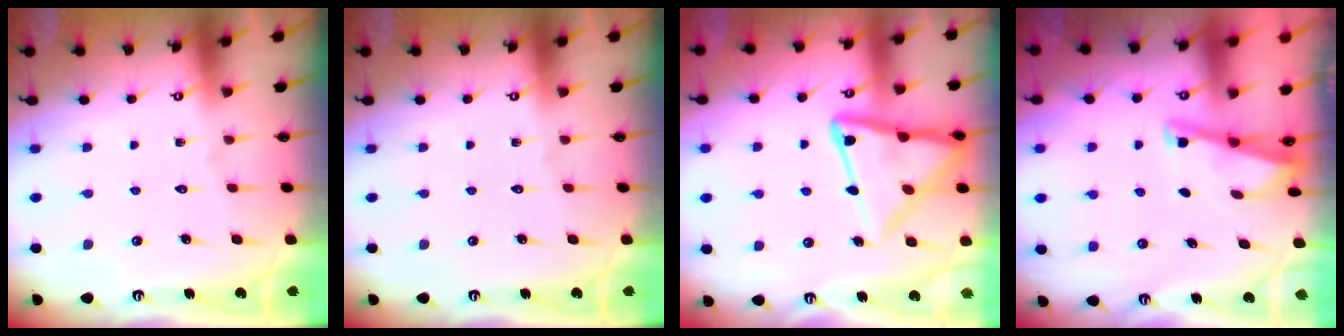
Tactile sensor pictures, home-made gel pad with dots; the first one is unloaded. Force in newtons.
{"total": 0.0}
{"total": 16.8, "press": 16.7, "slide": 1.6}
{"total": 2.9, "press": 2.9, "slide": 0.2}